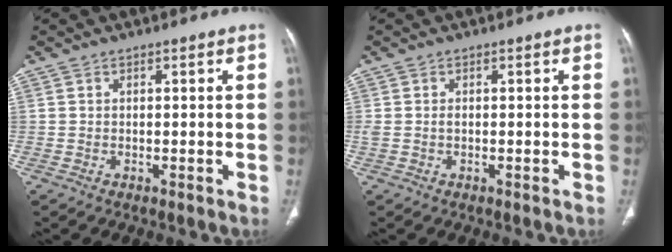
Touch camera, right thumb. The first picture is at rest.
{"total": 1.5, "force": [0.0, 0.9, 1.2], "torque": [-0.026, 0.003, 0.001]}